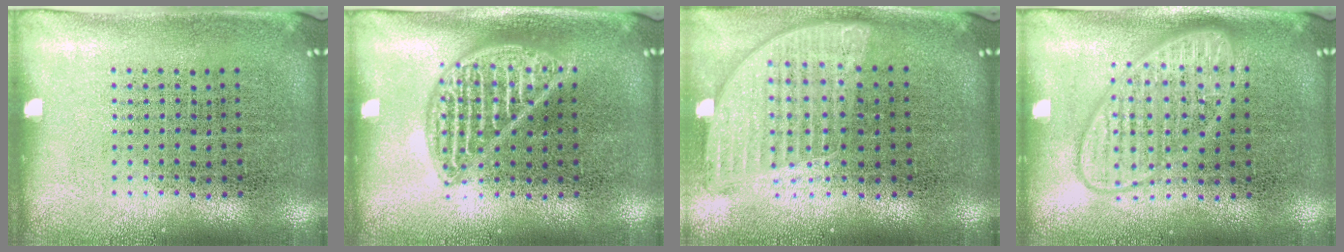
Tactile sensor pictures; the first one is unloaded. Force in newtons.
{"total": 2.1, "press": 2.0, "slide": 0.2}
{"total": 1.2, "press": 1.2, "slide": 0.5}
{"total": 3.0, "press": 2.9, "slide": 0.5}